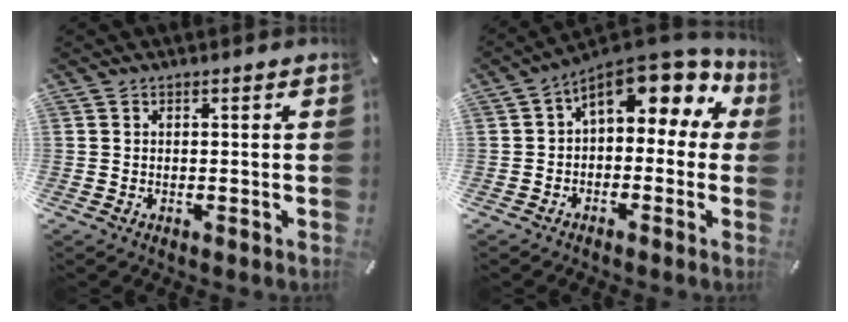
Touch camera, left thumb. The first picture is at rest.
{"total": 10.6, "force": [5.8, 5.3, 7.0], "torque": [-0.104, -0.044, 0.101]}